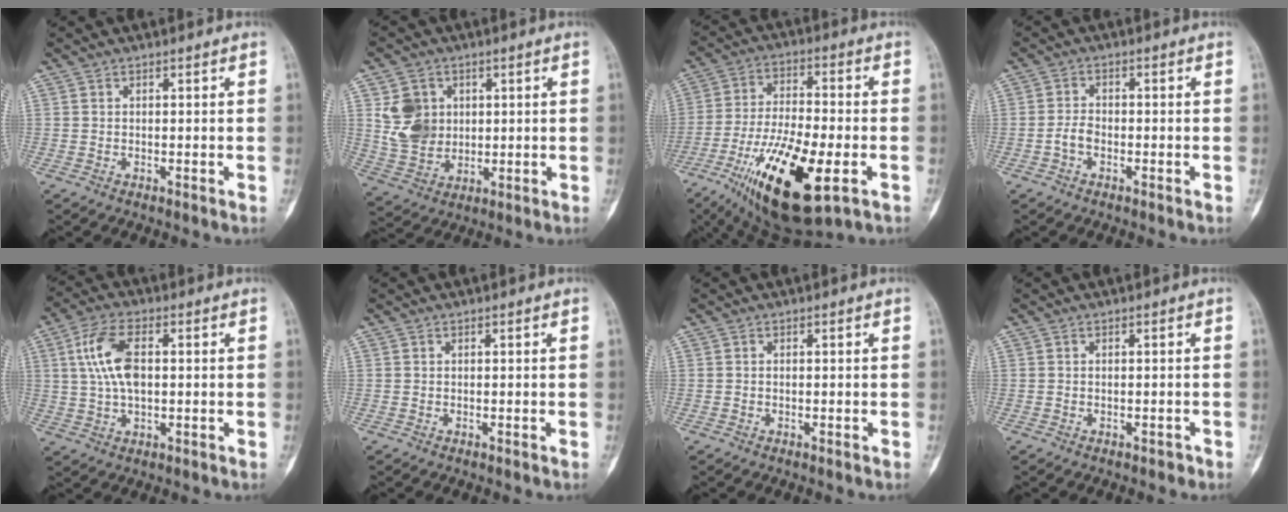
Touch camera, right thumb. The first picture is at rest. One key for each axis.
{"total": 9.7, "fx": 2.4, "fy": 7.9, "fz": 5.0, "tx": -0.064, "ty": -0.011, "tz": 0.057}
{"total": 21.4, "fx": -8.5, "fy": 7.4, "fz": 18.2, "tx": -0.354, "ty": 0.000, "tz": -0.139}
{"total": 2.5, "fx": -1.2, "fy": 1.6, "fz": 1.6, "tx": -0.030, "ty": 0.012, "tz": -0.027}
{"total": 9.6, "fx": 1.6, "fy": 4.8, "fz": 8.1, "tx": -0.165, "ty": 0.009, "tz": 0.030}
{"total": 0.0}
{"total": 0.0}
{"total": 0.7, "fx": -0.5, "fy": 0.4, "fz": 0.1, "tx": -0.003, "ty": 0.004, "tz": -0.009}